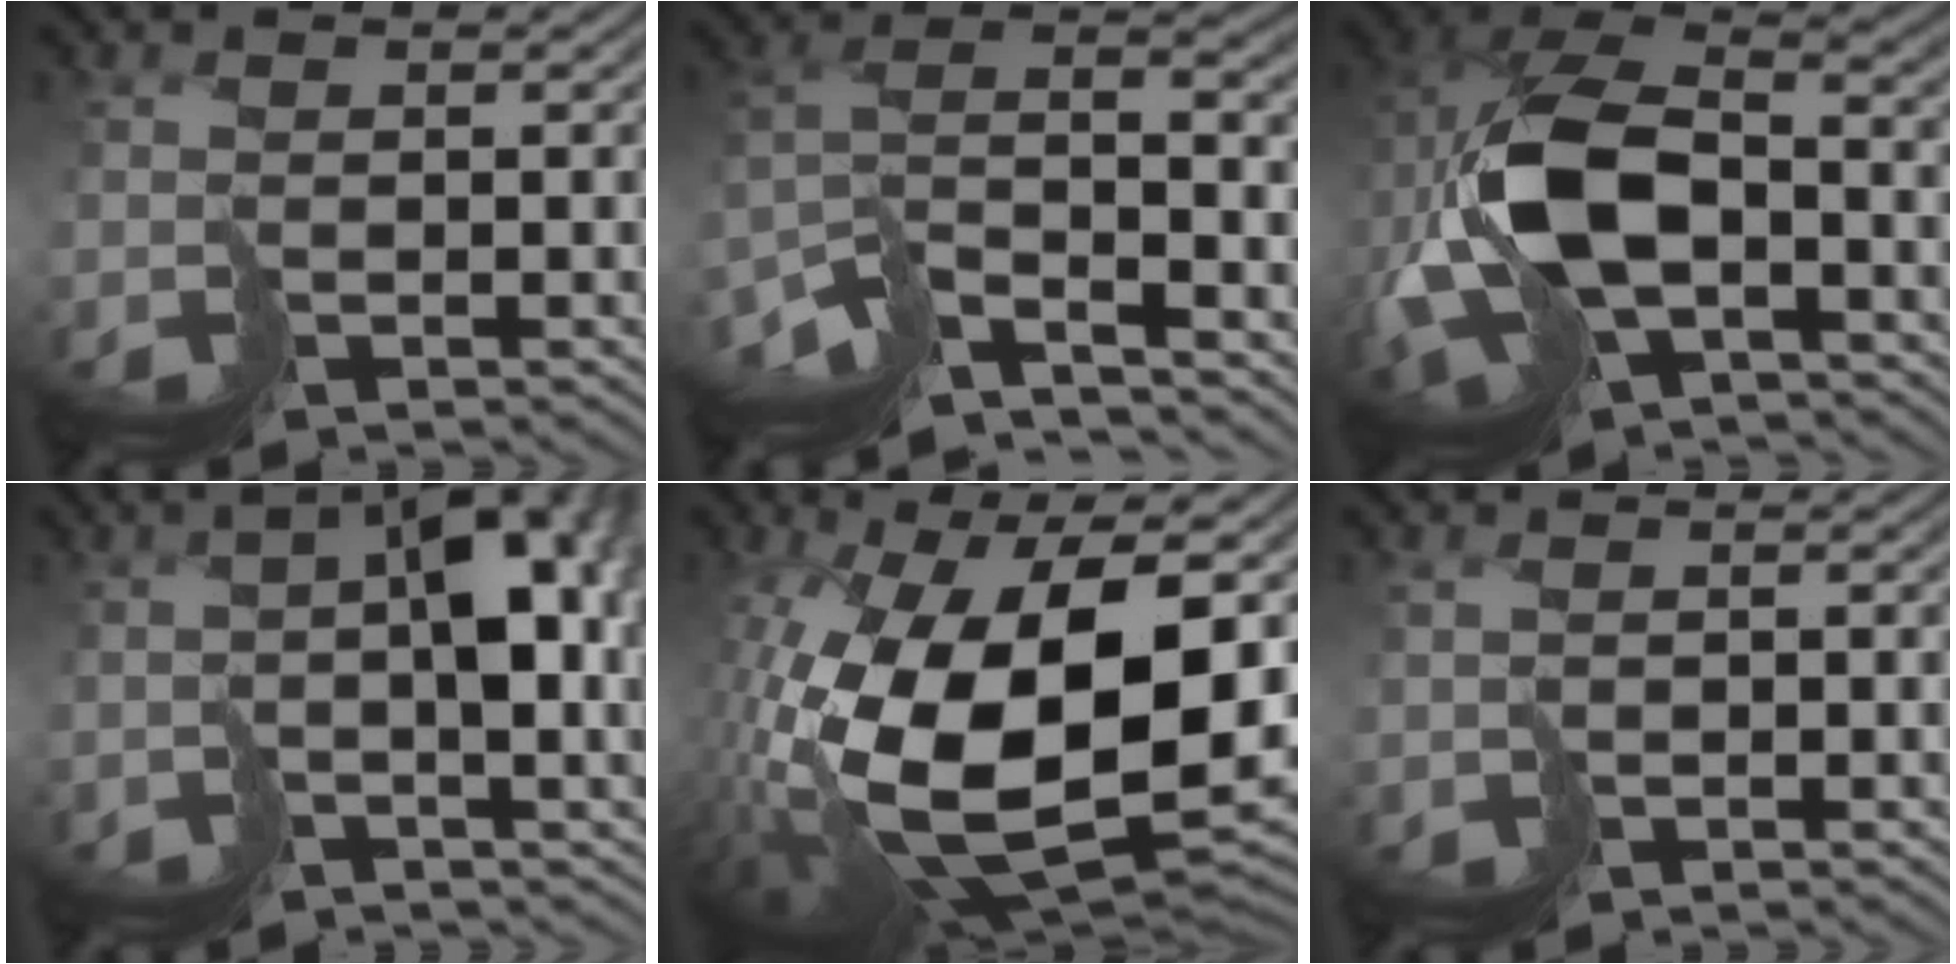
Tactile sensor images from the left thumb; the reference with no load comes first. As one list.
[{"total": 11.1, "force": [-6.6, 3.5, 8.2], "torque": [-0.180, -0.009, -0.116]}, {"total": 13.7, "force": [-1.9, 7.2, 11.5], "torque": [-0.285, -0.009, -0.034]}, {"total": 10.6, "force": [1.5, 3.7, 9.8], "torque": [-0.162, 0.002, 0.032]}, {"total": 19.0, "force": [-1.0, 9.5, 16.5], "torque": [-0.338, -0.043, 0.003]}, {"total": 1.9, "force": [0.2, 1.3, 1.4], "torque": [-0.032, -0.001, 0.006]}]